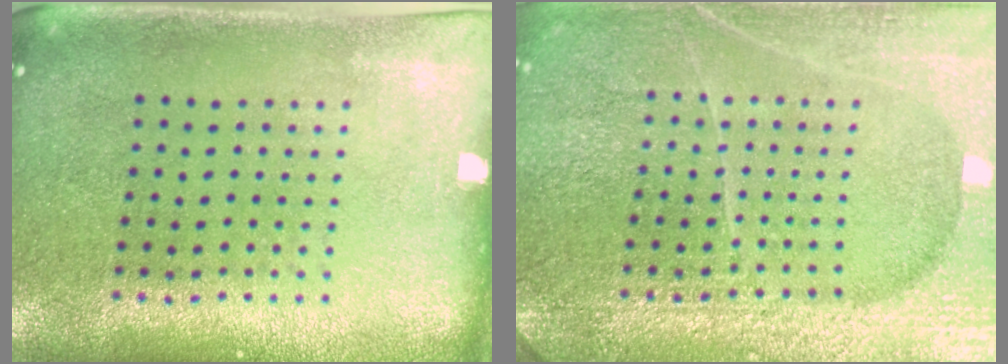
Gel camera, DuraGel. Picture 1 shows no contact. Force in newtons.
{"total": 5.5, "press": 5.5, "slide": 0.5}